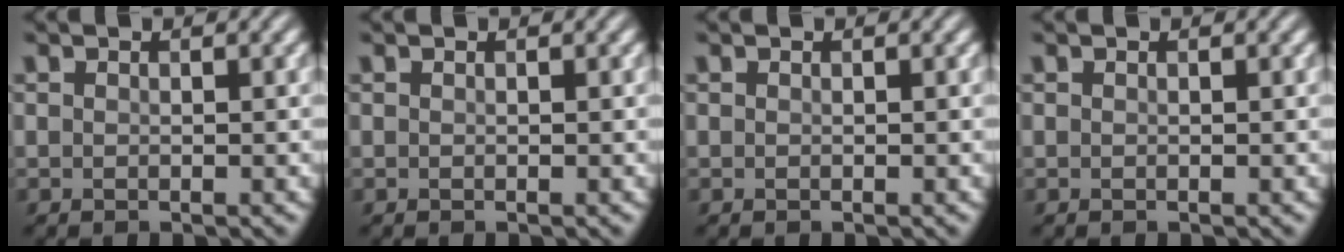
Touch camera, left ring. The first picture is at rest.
{"total": 0.0}
{"total": 0.0}
{"total": 0.0}